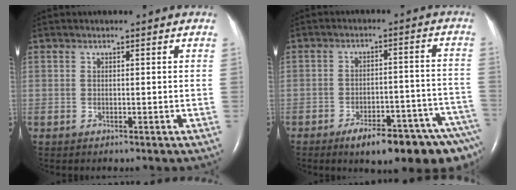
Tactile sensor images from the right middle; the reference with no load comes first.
{"total": 15.3, "force": [-11.3, 2.8, 9.9], "torque": [-0.071, 0.029, -0.153]}